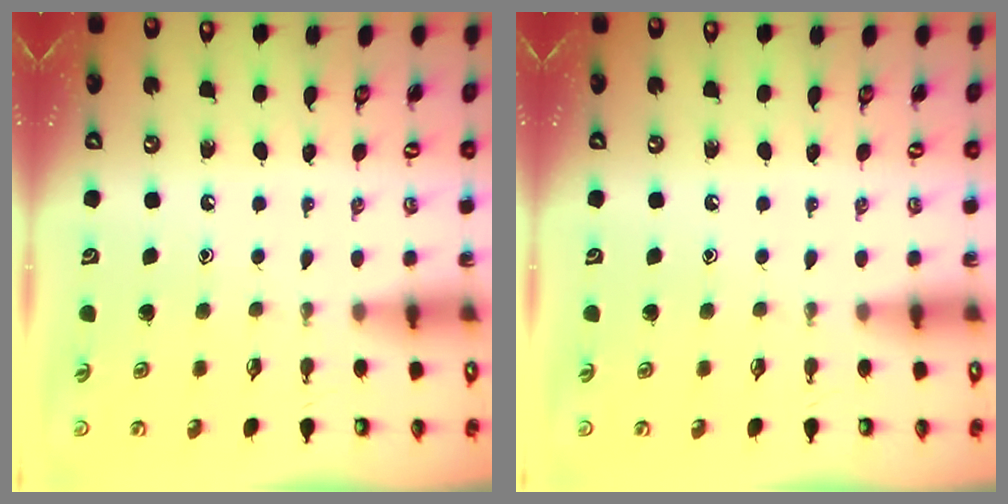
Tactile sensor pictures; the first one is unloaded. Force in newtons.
{"total": 0.0}